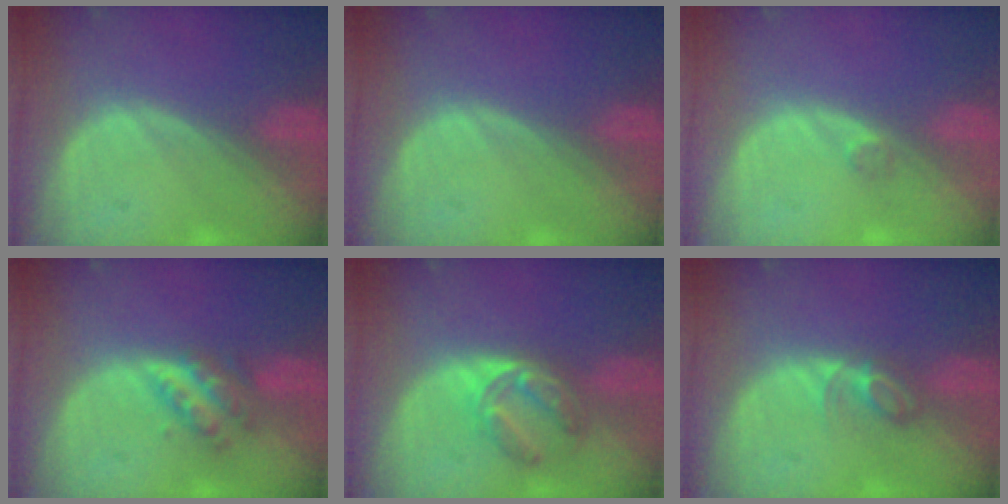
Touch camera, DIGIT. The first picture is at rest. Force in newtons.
{"total": 0.0}
{"total": 0.9, "press": 0.8, "slide": 0.5}
{"total": 4.7, "press": 4.6, "slide": 1.2}
{"total": 5.6, "press": 5.4, "slide": 1.7}
{"total": 2.8, "press": 2.8, "slide": 0.4}